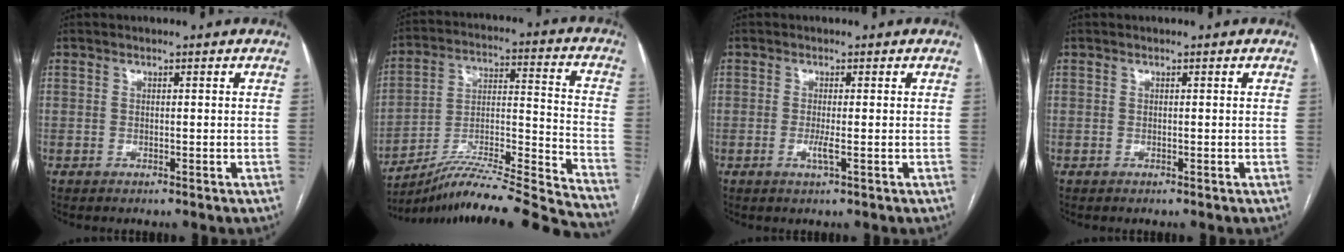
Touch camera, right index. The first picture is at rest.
{"total": 26.0, "force": [-23.6, -1.4, 10.8], "torque": [-0.132, -0.008, -0.365]}
{"total": 1.5, "force": [-0.4, -0.1, 1.5], "torque": [-0.030, -0.003, -0.008]}
{"total": 0.0}